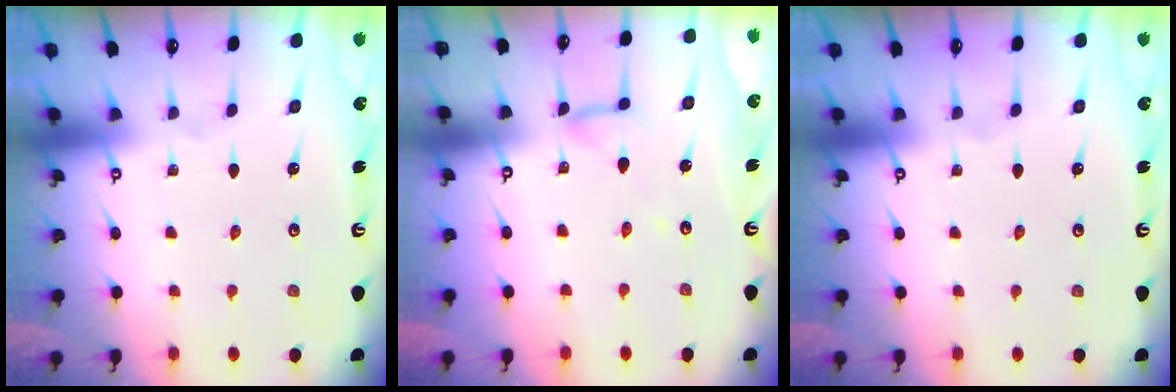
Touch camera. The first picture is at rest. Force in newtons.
{"total": 6.7, "press": 6.6, "slide": 0.5}
{"total": 0.0}